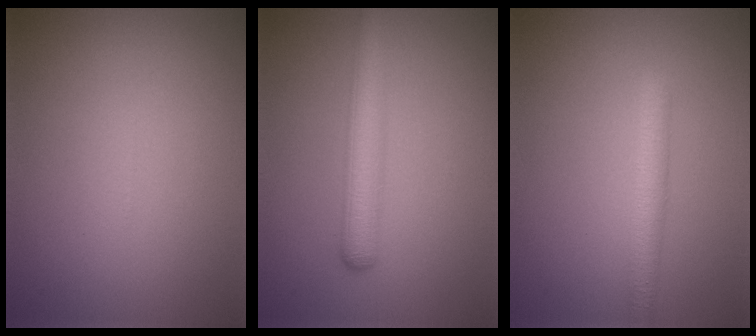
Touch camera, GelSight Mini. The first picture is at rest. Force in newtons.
{"total": 3.8, "press": 3.8, "slide": 0.1}
{"total": 3.0, "press": 3.0, "slide": 0.1}